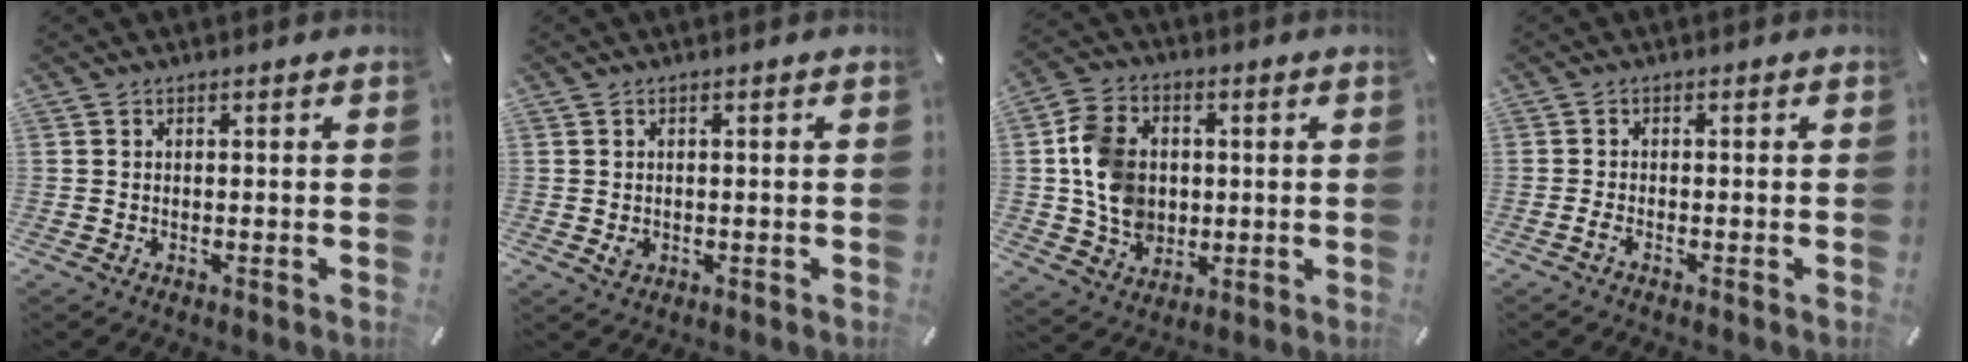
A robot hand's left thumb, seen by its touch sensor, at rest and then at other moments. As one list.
[{"total": 1.7, "force": [-0.4, 1.4, 0.9], "torque": [-0.014, 0.002, -0.005]}, {"total": 11.7, "force": [0.4, 10.0, 6.0], "torque": [-0.116, 0.012, 0.012]}, {"total": 1.4, "force": [-1.0, 0.3, 0.9], "torque": [-0.022, -0.002, -0.020]}]